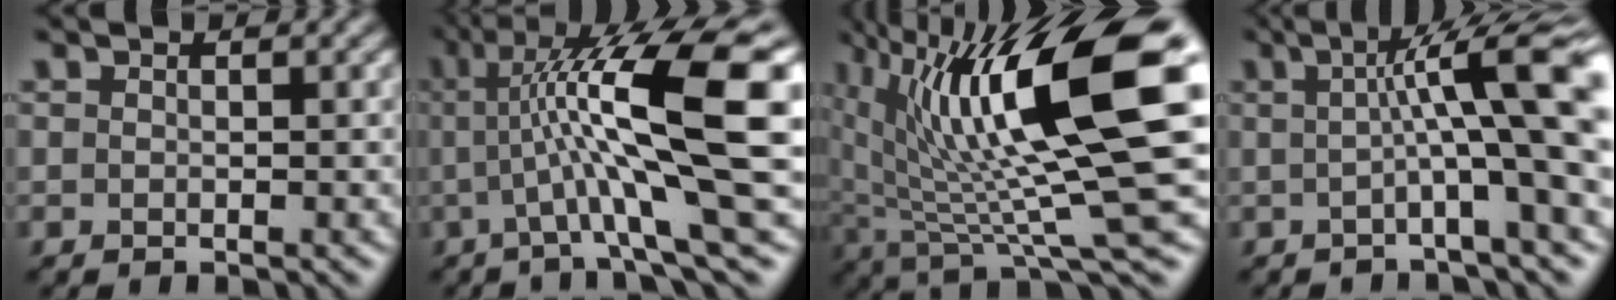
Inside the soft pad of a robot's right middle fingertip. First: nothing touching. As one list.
[{"total": 13.8, "force": [2.0, 2.5, 13.4], "torque": [-0.204, 0.018, 0.039]}, {"total": 15.9, "force": [3.9, 4.6, 14.7], "torque": [-0.249, -0.007, 0.075]}, {"total": 12.1, "force": [1.4, 2.3, 11.8], "torque": [-0.142, 0.009, 0.019]}]